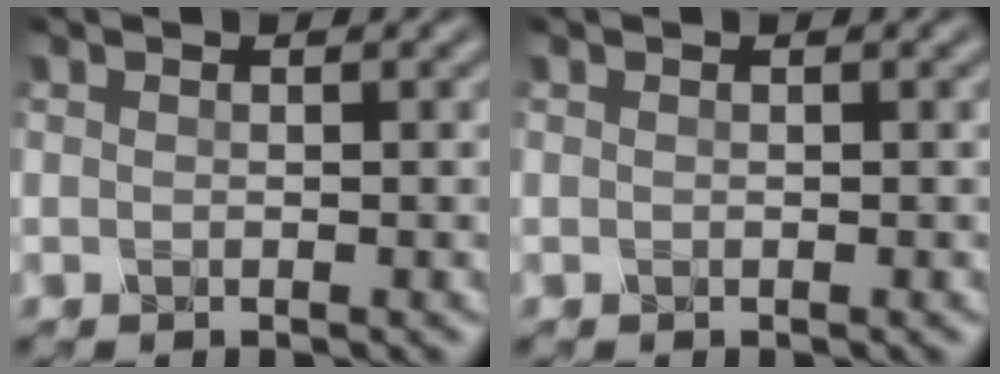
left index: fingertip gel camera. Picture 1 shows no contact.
{"total": 0.0}